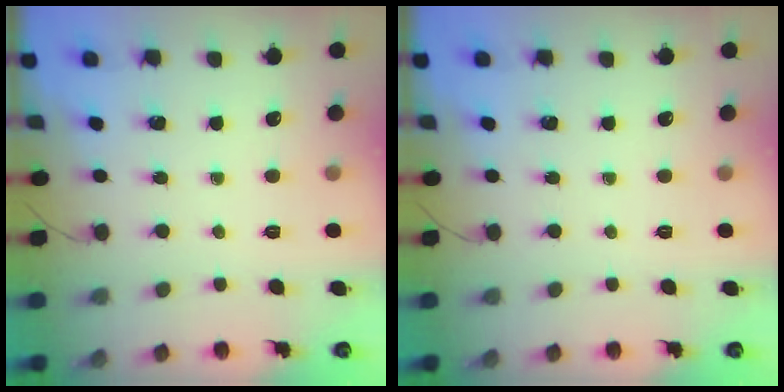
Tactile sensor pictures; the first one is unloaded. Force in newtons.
{"total": 0.0}